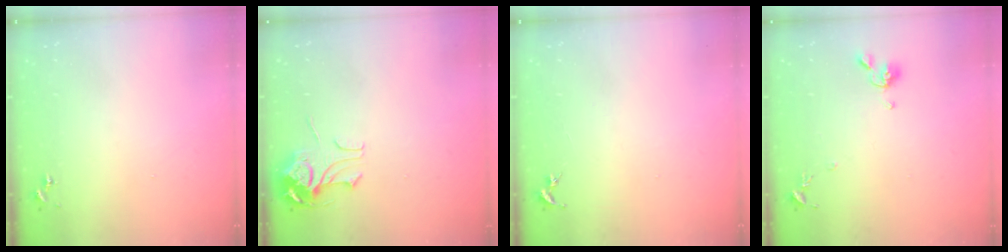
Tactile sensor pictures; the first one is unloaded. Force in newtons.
{"total": 8.3, "press": 8.3, "slide": 0.8}
{"total": 0.0}
{"total": 8.6, "press": 8.5, "slide": 1.1}